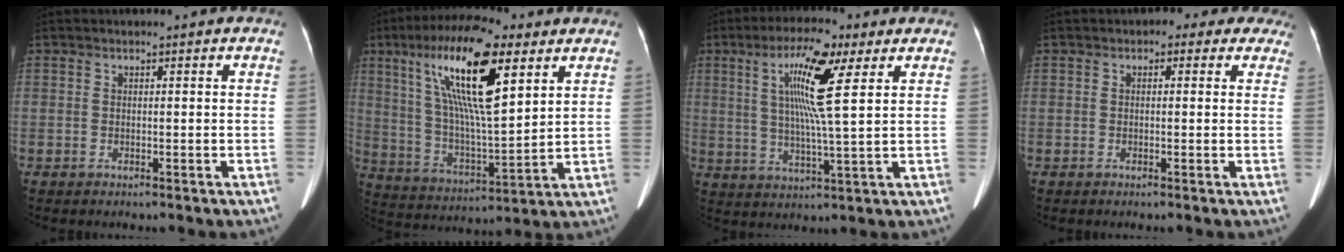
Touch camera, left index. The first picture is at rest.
{"total": 18.3, "force": [8.2, 3.9, 15.9], "torque": [-0.303, 0.012, 0.145]}
{"total": 10.9, "force": [3.9, 0.5, 10.2], "torque": [-0.190, 0.005, 0.064]}
{"total": 5.9, "force": [4.3, 3.3, 2.3], "torque": [-0.008, 0.012, 0.033]}